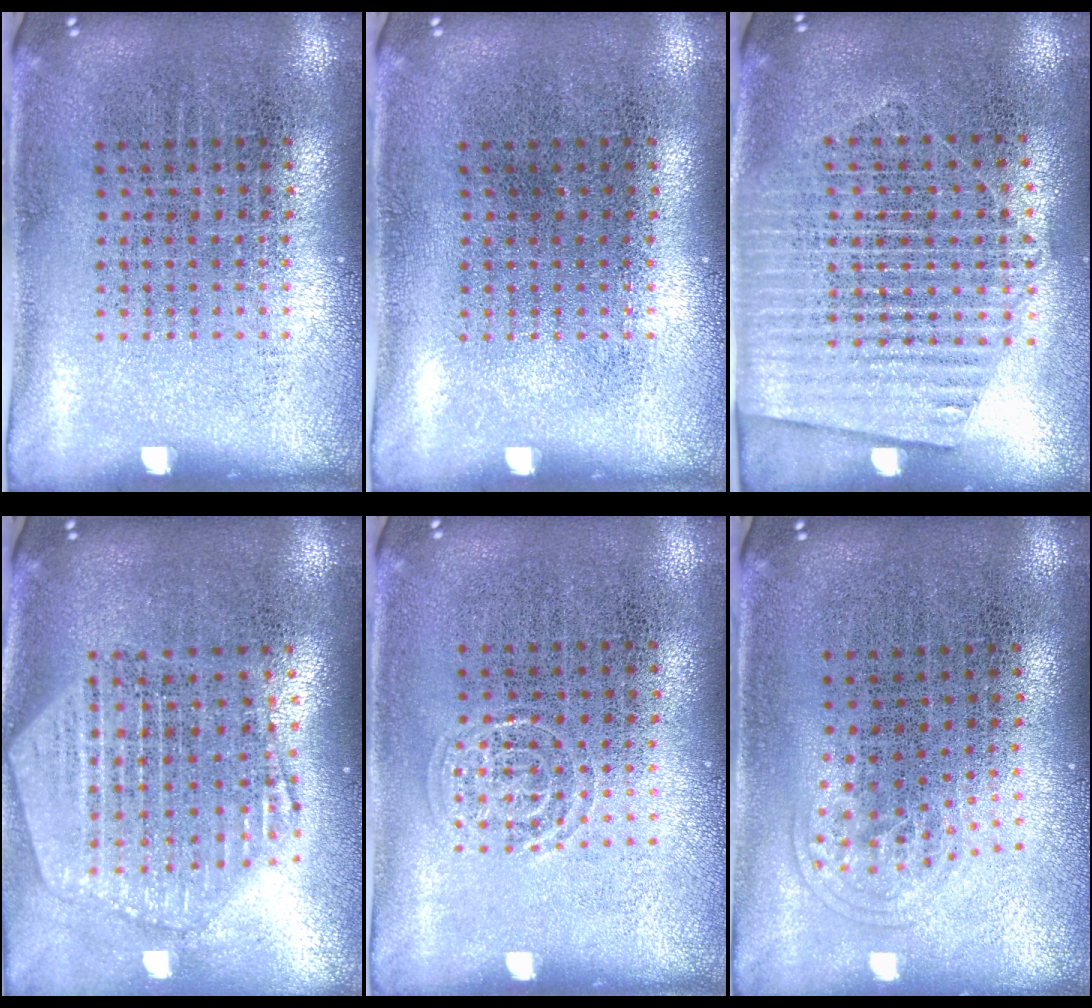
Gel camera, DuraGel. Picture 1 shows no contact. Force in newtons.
{"total": 0.0}
{"total": 1.5, "press": 1.4, "slide": 0.6}
{"total": 2.5, "press": 2.1, "slide": 1.3}
{"total": 1.3, "press": 1.3, "slide": 0.2}
{"total": 1.0, "press": 0.6, "slide": 0.8}